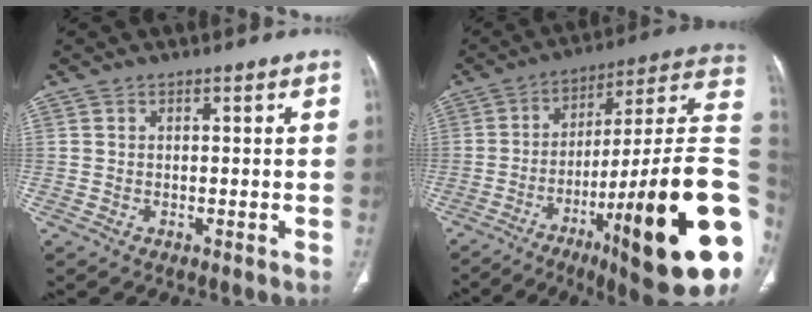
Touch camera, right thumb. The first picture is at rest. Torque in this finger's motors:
{"motor_torque": [2.34, 2.55, 2.11, -0.66, 0.14]}